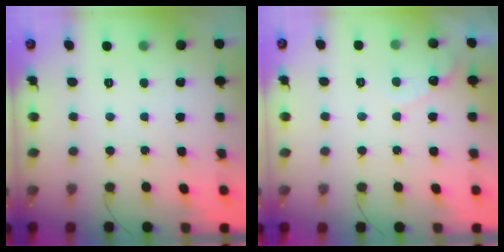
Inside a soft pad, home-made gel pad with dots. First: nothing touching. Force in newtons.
{"total": 4.5, "press": 4.5, "slide": 0.3}